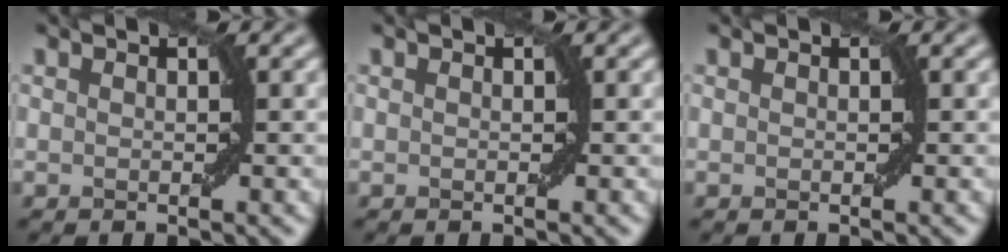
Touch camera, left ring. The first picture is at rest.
{"total": 0.0}
{"total": 0.0}